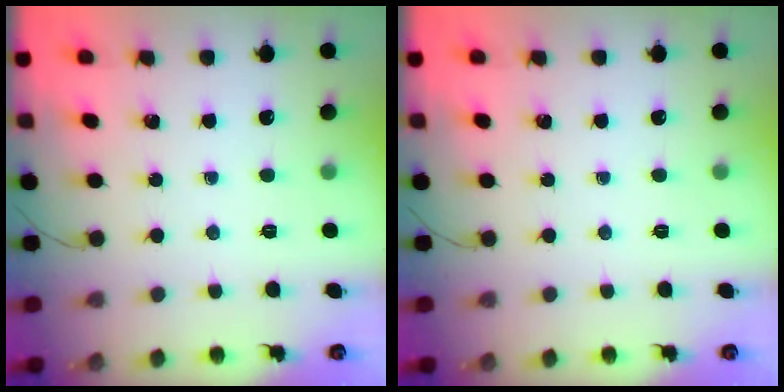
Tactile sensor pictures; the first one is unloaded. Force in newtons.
{"total": 0.0}